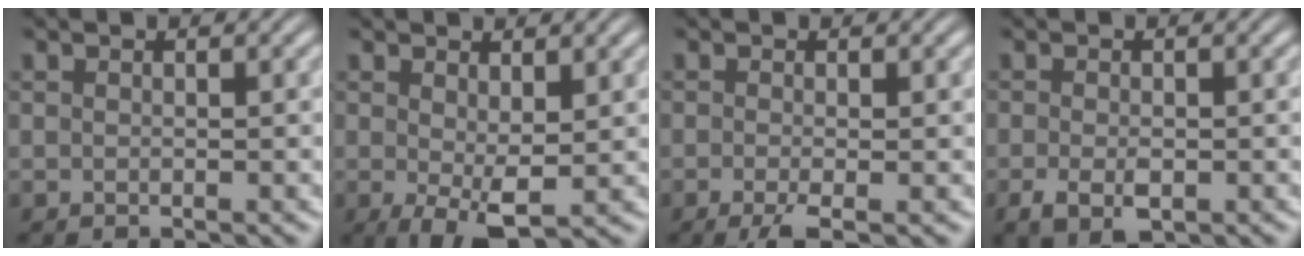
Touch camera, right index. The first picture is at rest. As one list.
[{"total": 3.6, "force": [-1.0, 1.3, 3.2], "torque": [-0.054, -0.030, 0.000]}, {"total": 2.2, "force": [-1.3, 0.5, 1.6], "torque": [-0.034, -0.012, -0.019]}, {"total": 3.2, "force": [-1.5, 1.8, 2.2], "torque": [-0.048, -0.020, -0.013]}]